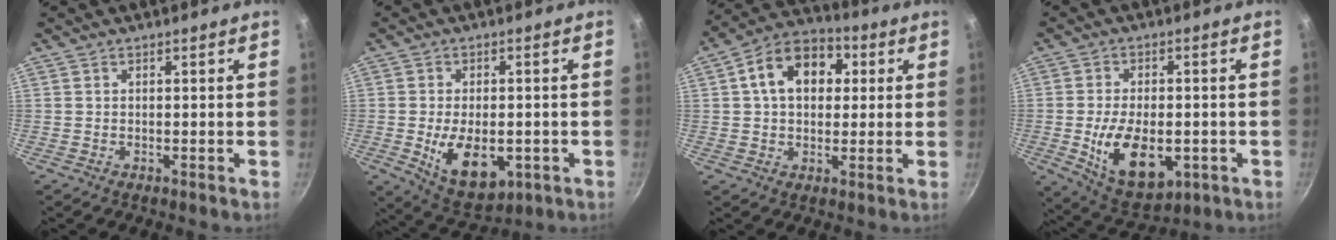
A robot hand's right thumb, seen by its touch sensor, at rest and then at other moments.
{"total": 11.8, "force": [-2.7, 6.8, 9.2], "torque": [-0.126, -0.004, -0.024]}
{"total": 13.4, "force": [3.1, 9.4, 8.9], "torque": [-0.111, 0.021, 0.031]}
{"total": 14.2, "force": [-3.1, 8.1, 11.2], "torque": [-0.170, -0.003, -0.035]}